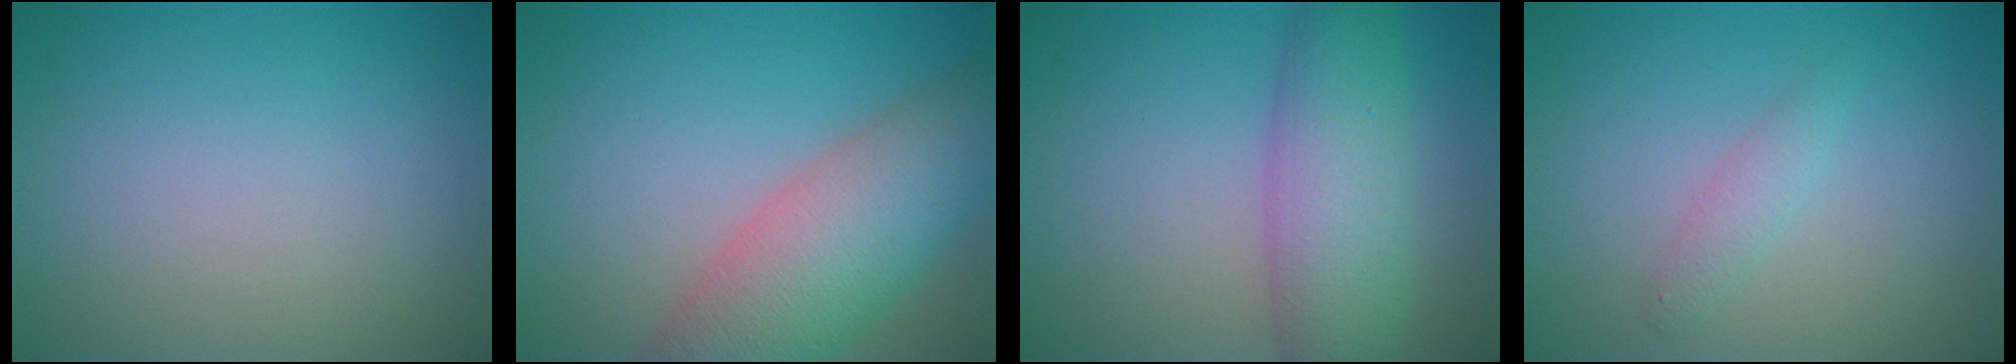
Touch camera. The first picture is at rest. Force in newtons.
{"total": 8.3, "press": 8.3, "slide": 0.4}
{"total": 6.7, "press": 6.7, "slide": 0.2}
{"total": 1.4, "press": 1.4, "slide": 0.0}